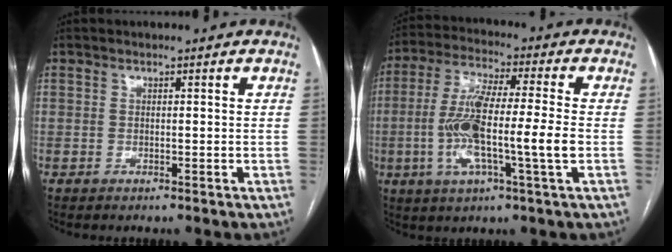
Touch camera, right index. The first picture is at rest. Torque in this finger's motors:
{"motor_torque": [1.99, -0.15, 0.99, 0.21]}